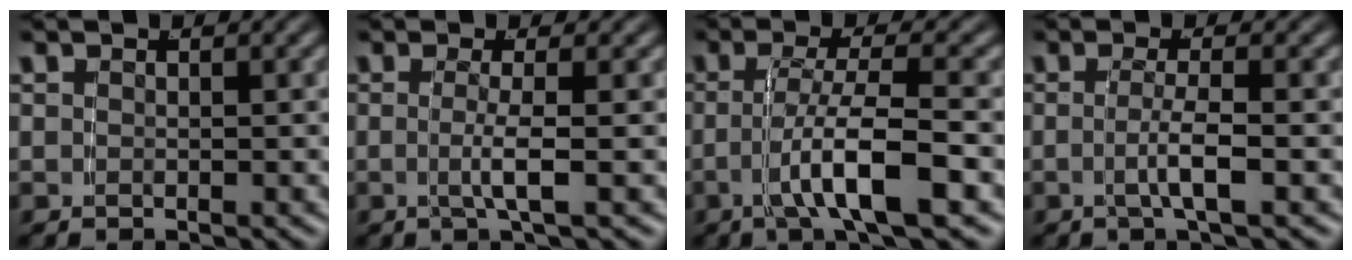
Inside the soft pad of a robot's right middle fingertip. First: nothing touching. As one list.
[{"total": 2.4, "force": [-0.4, -0.8, 2.2], "torque": [-0.046, -0.009, -0.004]}, {"total": 5.5, "force": [-2.0, 0.5, 5.2], "torque": [-0.089, -0.003, -0.031]}, {"total": 2.5, "force": [-0.9, -0.6, 2.3], "torque": [-0.039, -0.005, -0.012]}]